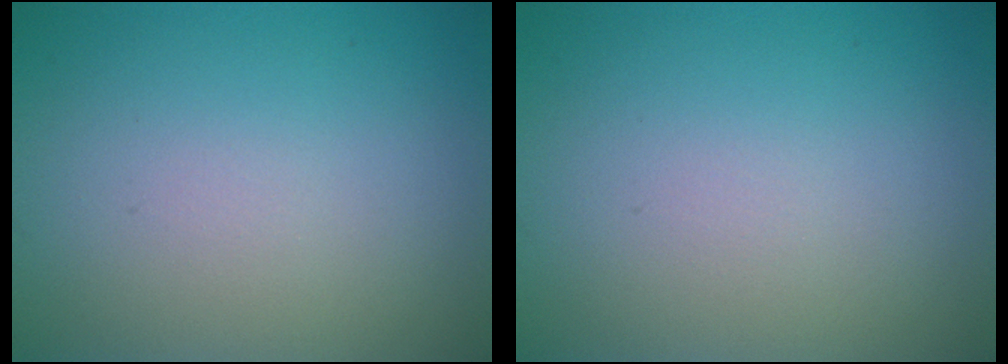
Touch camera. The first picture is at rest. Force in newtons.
{"total": 0.0}